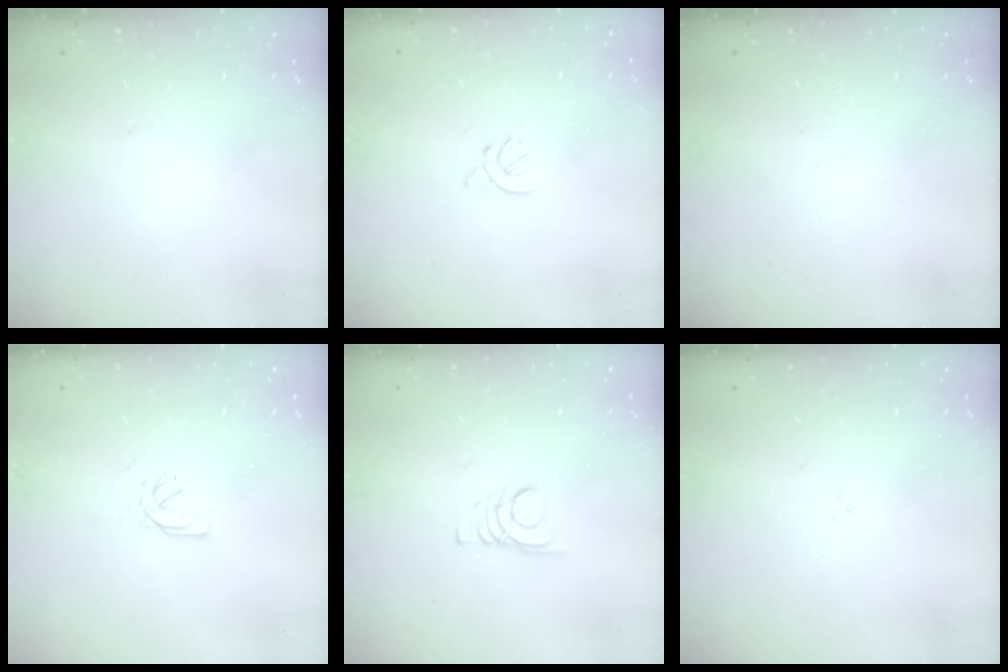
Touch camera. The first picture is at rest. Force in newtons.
{"total": 2.2, "press": 2.1, "slide": 0.6}
{"total": 0.0}
{"total": 1.7, "press": 1.6, "slide": 0.5}
{"total": 1.8, "press": 1.7, "slide": 0.1}
{"total": 0.0}